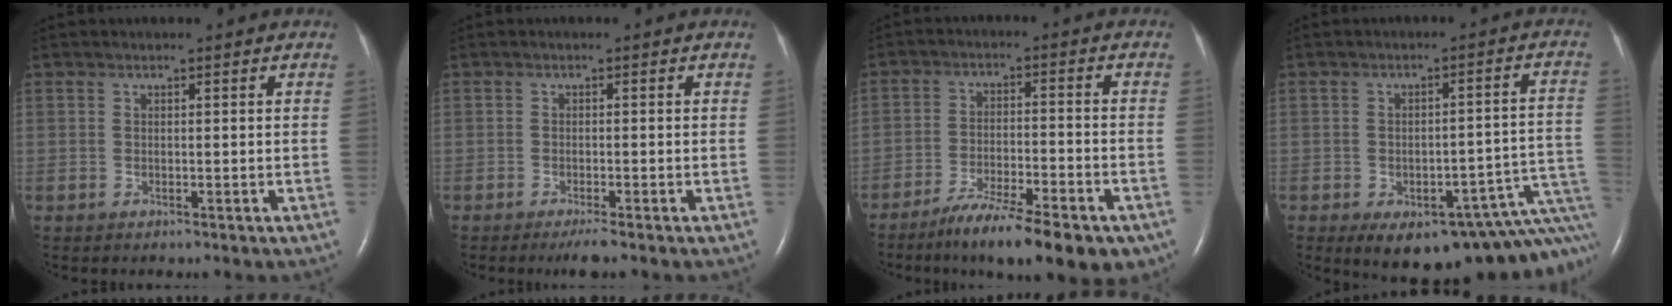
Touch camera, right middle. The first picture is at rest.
{"total": 2.1, "force": [-1.6, -0.1, 1.5], "torque": [-0.028, -0.006, -0.028]}
{"total": 14.4, "force": [-10.3, 2.8, 9.7], "torque": [-0.127, -0.018, -0.161]}
{"total": 17.5, "force": [-10.3, 6.1, 12.8], "torque": [-0.072, 0.045, -0.113]}